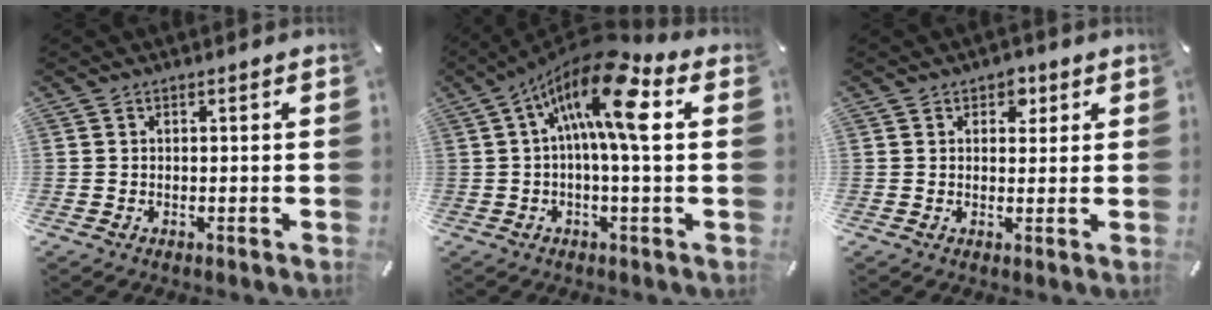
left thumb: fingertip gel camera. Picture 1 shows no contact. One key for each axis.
{"total": 15.4, "fx": 3.7, "fy": 4.5, "fz": 14.3, "tx": -0.260, "ty": -0.013, "tz": 0.057}
{"total": 3.5, "fx": 1.9, "fy": 2.6, "fz": 1.5, "tx": -0.002, "ty": -0.004, "tz": 0.027}